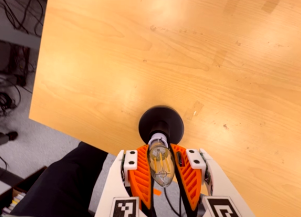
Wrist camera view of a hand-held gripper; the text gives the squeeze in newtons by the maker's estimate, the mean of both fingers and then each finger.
{"total": 16.7, "left": 15.7, "right": 17.7}